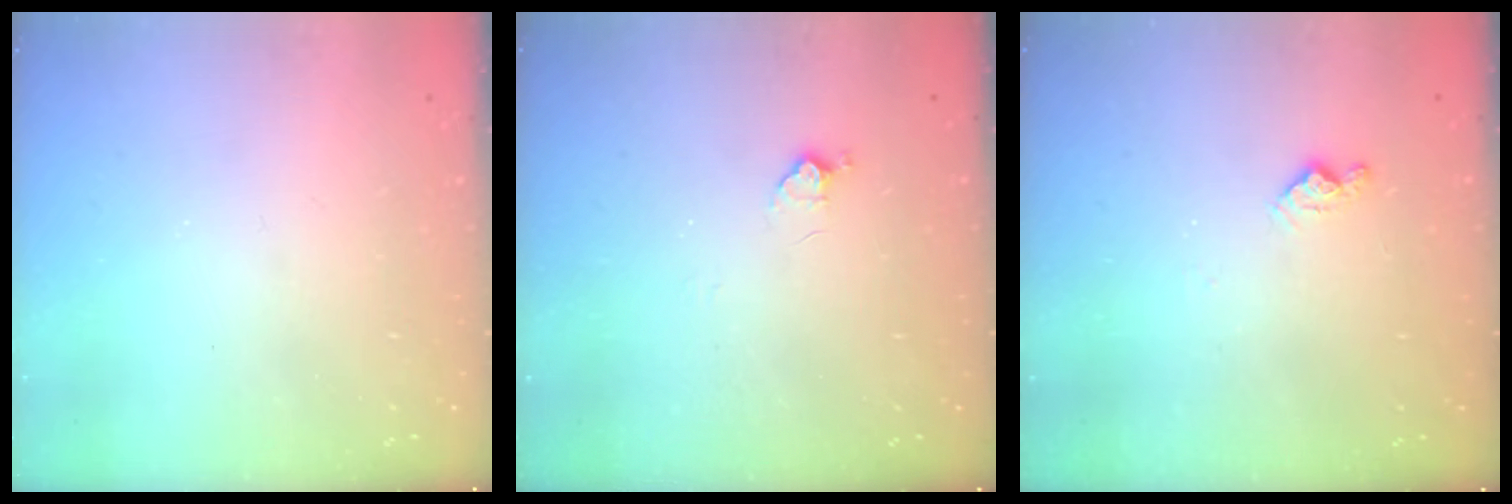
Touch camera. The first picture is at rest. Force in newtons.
{"total": 4.4, "press": 4.4, "slide": 0.8}
{"total": 5.7, "press": 5.7, "slide": 0.8}